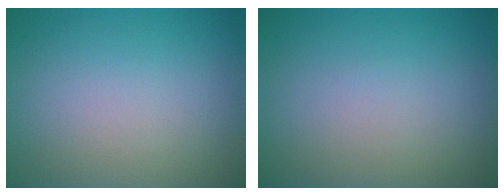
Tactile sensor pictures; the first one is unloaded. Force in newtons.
{"total": 0.0}